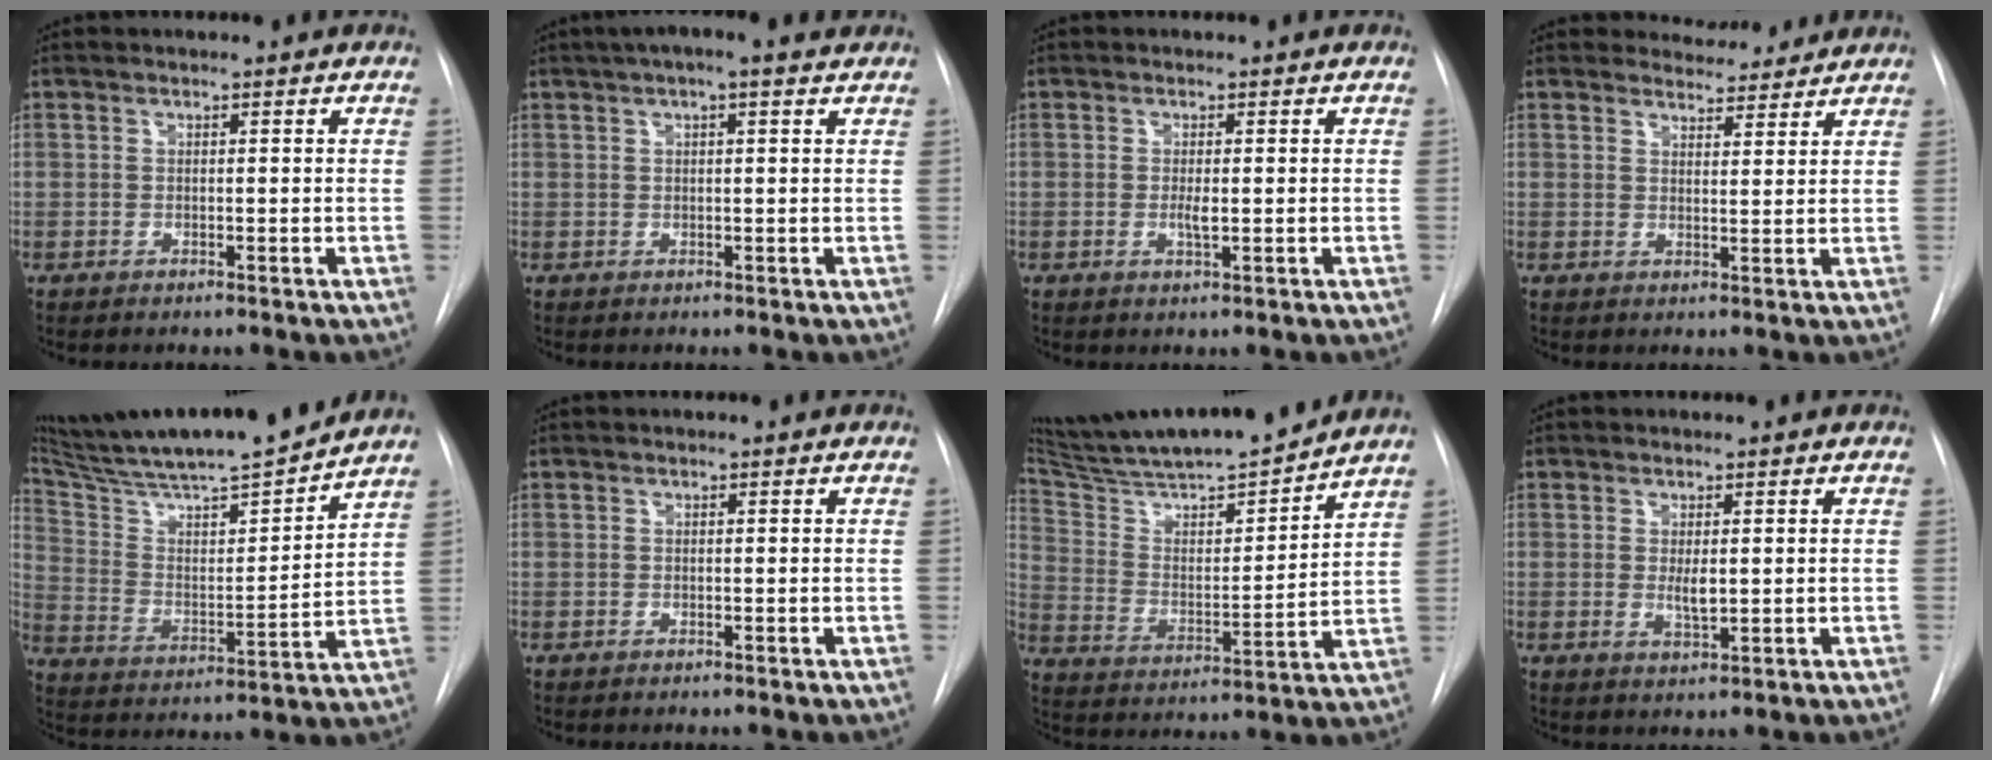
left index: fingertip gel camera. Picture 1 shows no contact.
{"total": 6.4, "force": [4.6, 1.3, 4.2], "torque": [-0.070, 0.034, 0.063]}
{"total": 1.4, "force": [0.0, 0.3, 1.3], "torque": [-0.028, -0.006, 0.000]}
{"total": 5.0, "force": [4.8, 1.4, -0.2], "torque": [0.004, -0.001, 0.060]}
{"total": 22.8, "force": [20.5, 0.8, 10.0], "torque": [-0.174, -0.014, 0.326]}
{"total": 0.0}
{"total": 22.0, "force": [19.8, 1.3, 9.5], "torque": [-0.163, -0.005, 0.319]}
{"total": 2.2, "force": [0.3, 0.8, 2.1], "torque": [-0.039, -0.008, 0.011]}